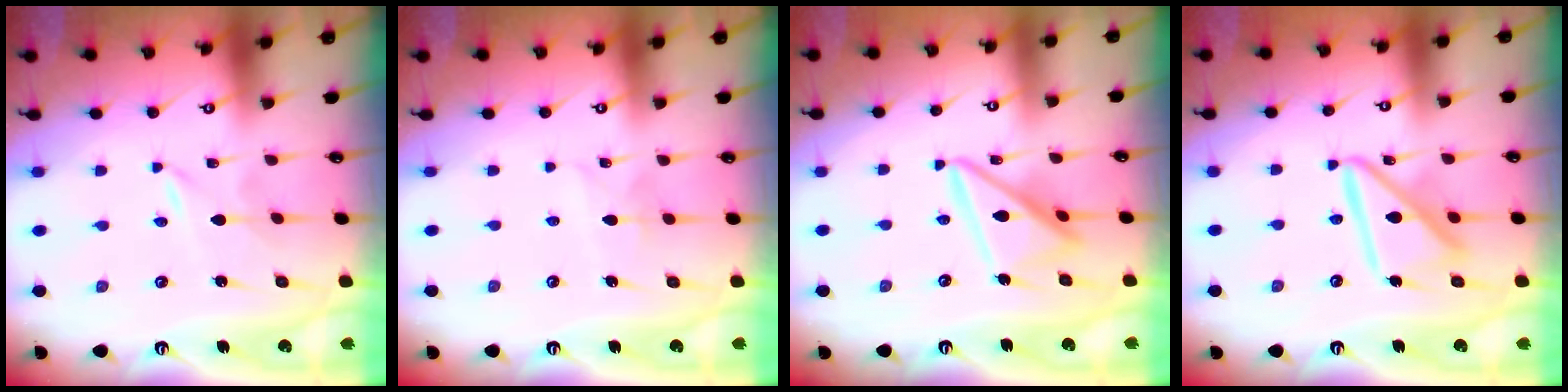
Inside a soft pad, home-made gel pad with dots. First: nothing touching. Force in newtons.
{"total": 2.8, "press": 2.8, "slide": 0.2}
{"total": 14.3, "press": 14.2, "slide": 1.5}
{"total": 14.4, "press": 14.3, "slide": 1.5}